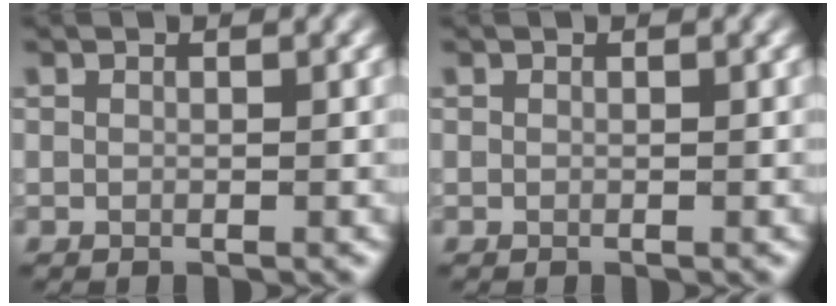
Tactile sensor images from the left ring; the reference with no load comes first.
{"total": 0.0}